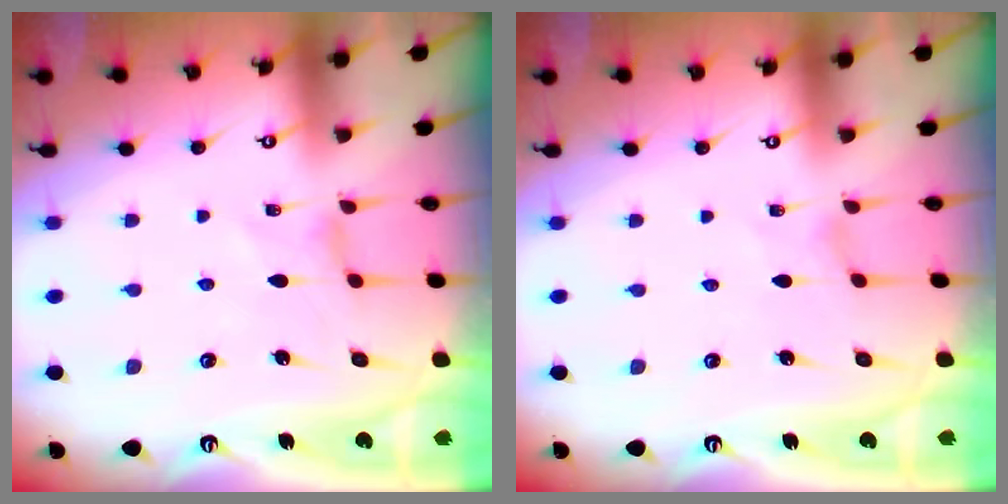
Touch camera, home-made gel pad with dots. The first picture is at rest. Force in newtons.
{"total": 0.0}